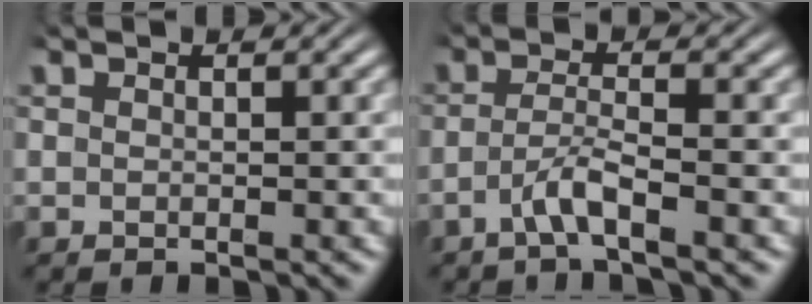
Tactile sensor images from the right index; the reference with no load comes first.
{"total": 2.8, "force": [-2.0, 0.1, 1.9], "torque": [-0.038, -0.007, -0.035]}